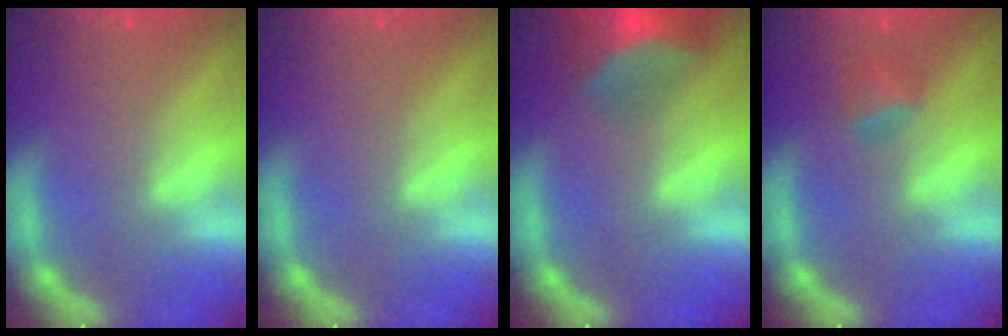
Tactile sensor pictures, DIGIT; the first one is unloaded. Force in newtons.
{"total": 0.0}
{"total": 8.4}
{"total": 1.9}